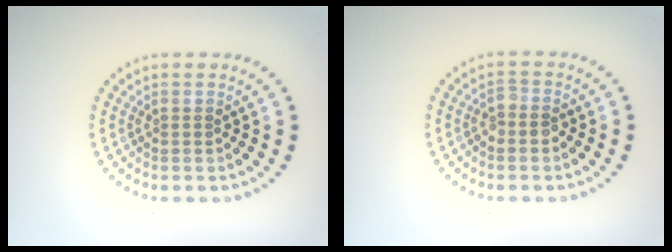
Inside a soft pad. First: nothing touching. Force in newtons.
{"total": 1.3, "press": 1.2, "slide": 0.6}